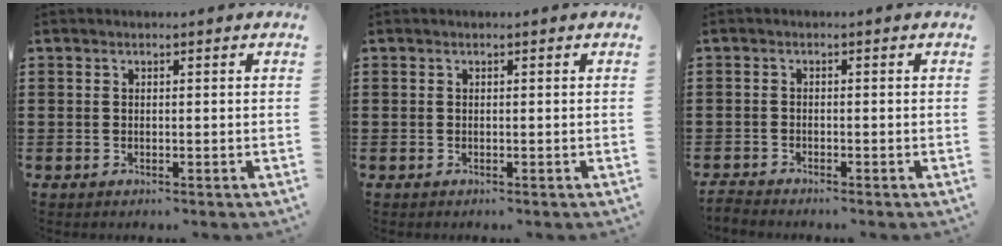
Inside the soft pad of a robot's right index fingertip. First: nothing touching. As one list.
[{"total": 0.0}, {"total": 1.3, "force": [-1.3, 0.0, -0.1], "torque": [-0.001, 0.002, -0.028]}]